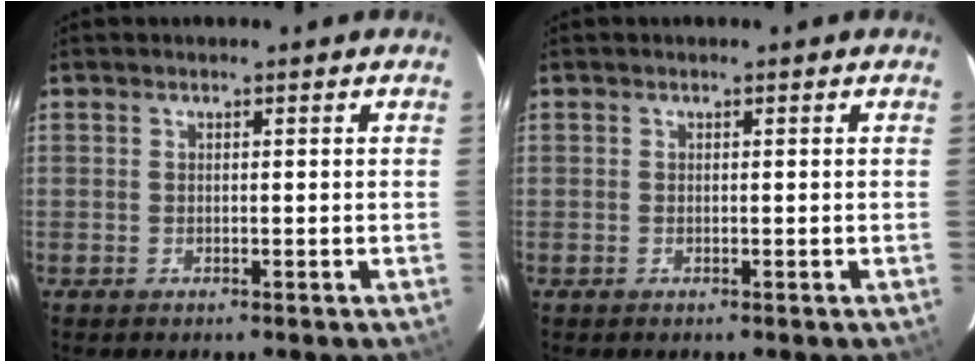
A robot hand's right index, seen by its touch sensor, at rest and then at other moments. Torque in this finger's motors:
{"motor_torque": [0.05, 0.02, -0.01, 0.01]}